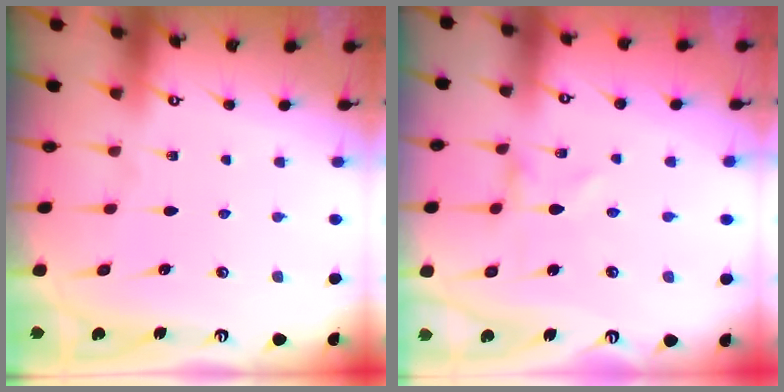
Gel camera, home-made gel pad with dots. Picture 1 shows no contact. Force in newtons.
{"total": 0.8, "press": 0.8, "slide": 0.1}